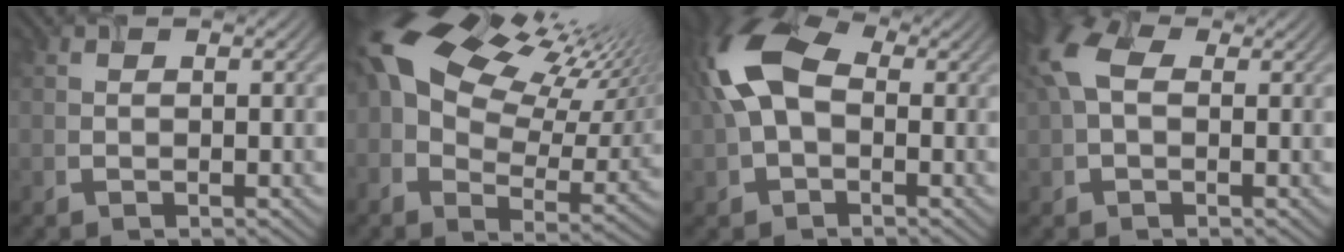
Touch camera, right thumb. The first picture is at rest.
{"total": 17.9, "force": [8.9, 9.6, 12.2], "torque": [-0.246, 0.031, 0.156]}
{"total": 11.0, "force": [0.7, 6.9, 8.5], "torque": [-0.214, 0.018, -0.003]}
{"total": 6.1, "force": [1.3, 3.9, 4.5], "torque": [-0.125, 0.014, 0.019]}